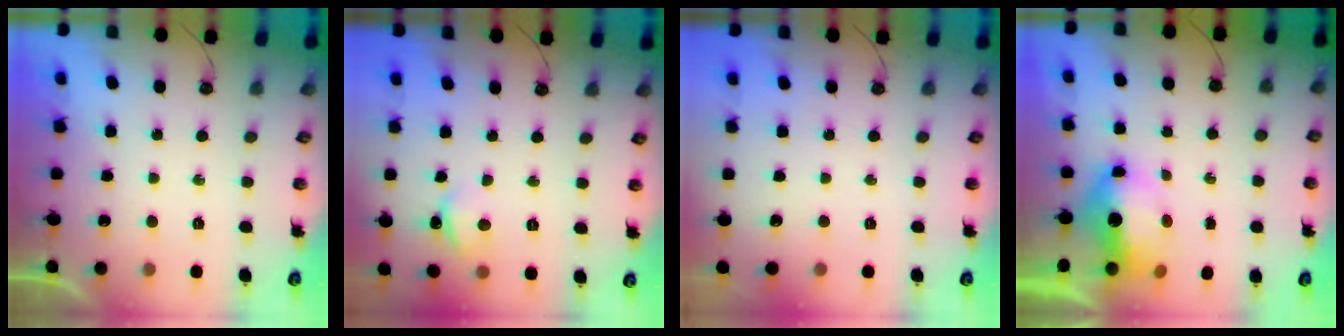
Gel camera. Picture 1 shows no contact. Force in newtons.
{"total": 3.4, "press": 3.4, "slide": 0.5}
{"total": 0.0}
{"total": 7.2, "press": 7.1, "slide": 1.4}